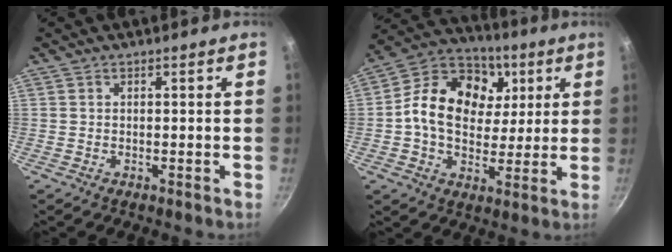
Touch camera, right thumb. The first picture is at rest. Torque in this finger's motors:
{"motor_torque": [0.94, 3.10, 1.25, -0.37, 0.13]}